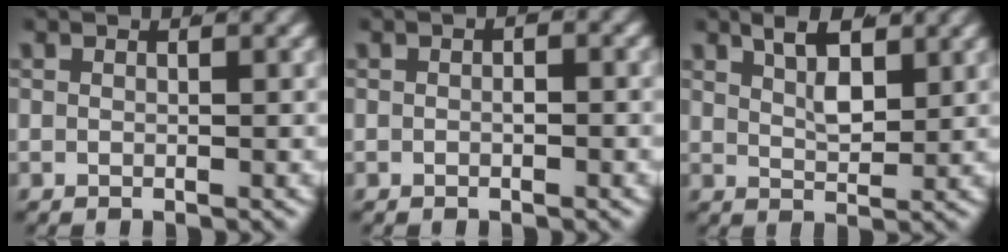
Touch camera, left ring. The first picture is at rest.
{"total": 0.8, "force": [-0.3, 0.2, 0.7], "torque": [-0.010, -0.002, -0.004]}
{"total": 5.6, "force": [3.1, 2.5, 3.8], "torque": [-0.050, -0.003, 0.053]}